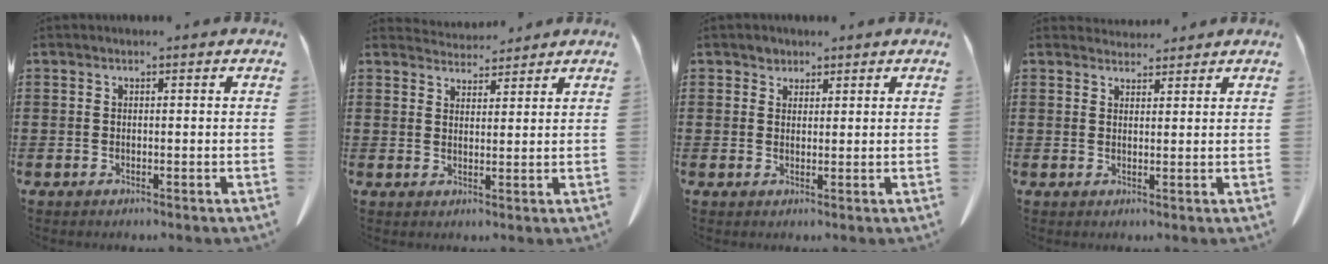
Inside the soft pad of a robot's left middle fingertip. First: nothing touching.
{"total": 3.8, "force": [3.8, 0.7, 0.4], "torque": [-0.009, -0.015, 0.070]}
{"total": 1.7, "force": [1.3, 1.0, 0.1], "torque": [0.001, 0.002, 0.024]}
{"total": 2.5, "force": [2.4, 0.6, 0.0], "torque": [0.001, -0.008, 0.044]}